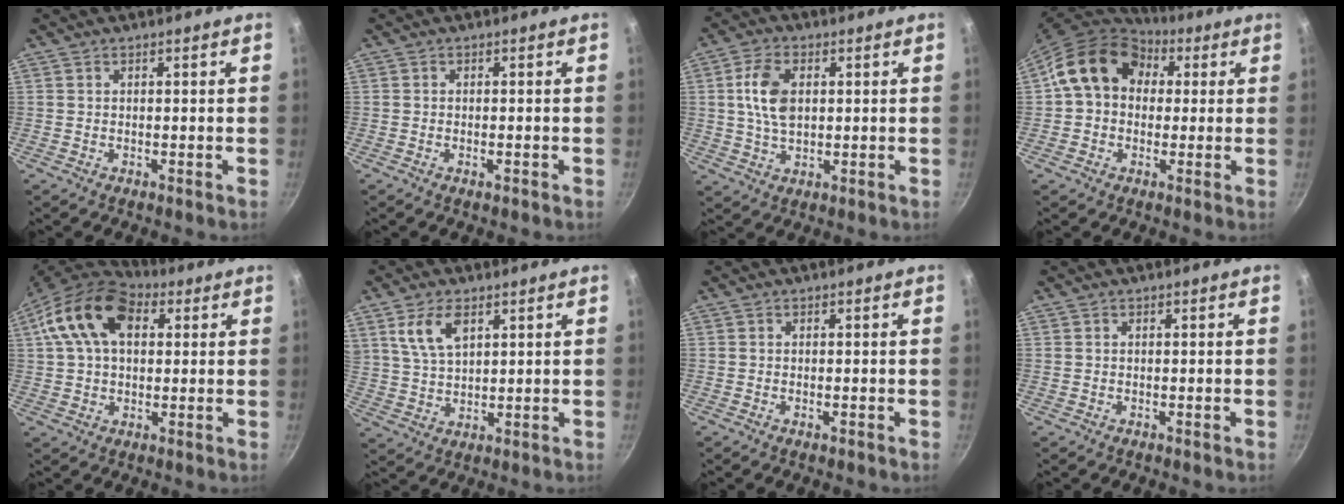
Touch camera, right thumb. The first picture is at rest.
{"total": 1.1, "force": [-0.5, 0.4, 0.9], "torque": [-0.015, 0.002, -0.009]}
{"total": 8.4, "force": [1.5, 5.1, 6.5], "torque": [-0.114, 0.003, 0.027]}
{"total": 15.2, "force": [3.2, 12.0, 8.8], "torque": [-0.123, 0.034, 0.038]}
{"total": 16.2, "force": [4.6, 10.6, 11.4], "torque": [-0.188, 0.017, 0.064]}
{"total": 7.8, "force": [3.8, 4.0, 5.5], "torque": [-0.099, -0.012, 0.079]}
{"total": 0.8, "force": [-0.3, 0.3, 0.7], "torque": [-0.012, 0.002, -0.007]}
{"total": 0.0}